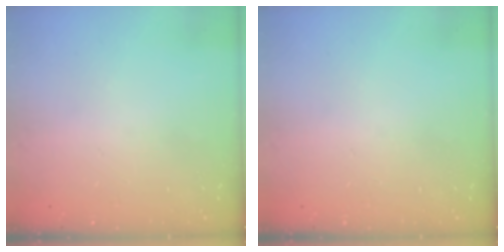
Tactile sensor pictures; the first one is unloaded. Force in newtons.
{"total": 0.0}